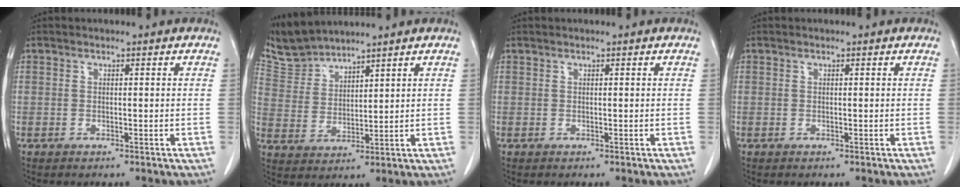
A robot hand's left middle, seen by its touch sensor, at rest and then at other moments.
{"total": 6.2, "force": [6.2, 0.5, 0.0], "torque": [-0.015, 0.008, 0.136]}
{"total": 0.0}
{"total": 0.0}